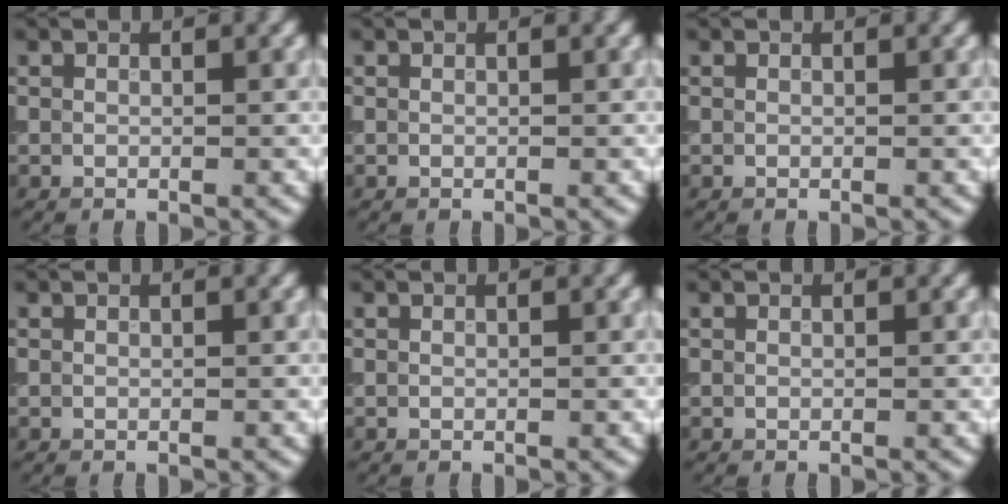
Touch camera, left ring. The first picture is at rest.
{"total": 0.0}
{"total": 0.0}
{"total": 0.0}
{"total": 0.0}
{"total": 0.0}